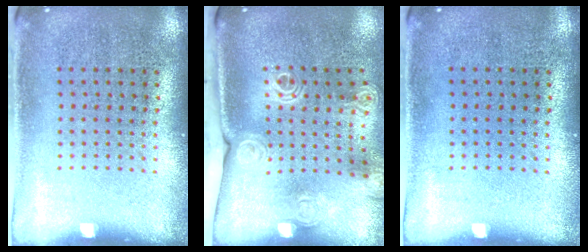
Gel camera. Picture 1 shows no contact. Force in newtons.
{"total": 2.0, "press": 1.6, "slide": 1.3}
{"total": 0.0}